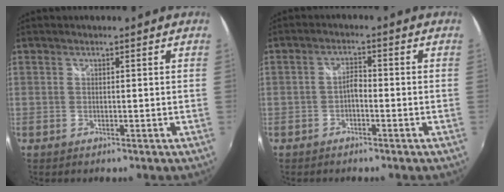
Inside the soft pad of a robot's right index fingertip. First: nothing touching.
{"total": 2.2, "force": [-1.2, 1.0, 1.6], "torque": [-0.030, 0.006, -0.025]}